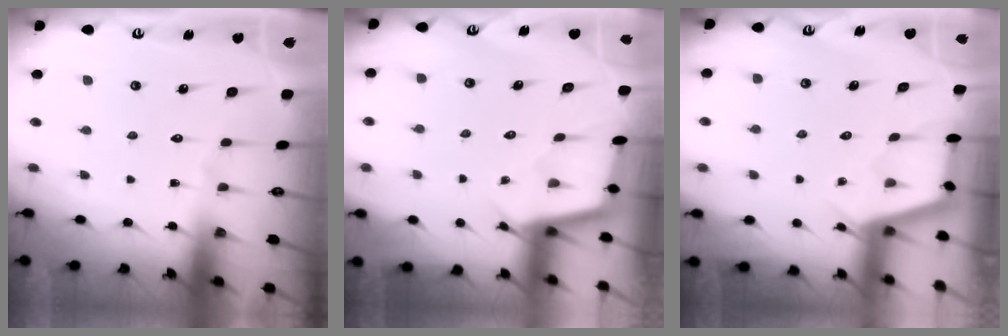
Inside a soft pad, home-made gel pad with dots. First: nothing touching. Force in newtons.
{"total": 2.5, "press": 2.5, "slide": 0.2}
{"total": 2.7, "press": 2.7, "slide": 0.3}